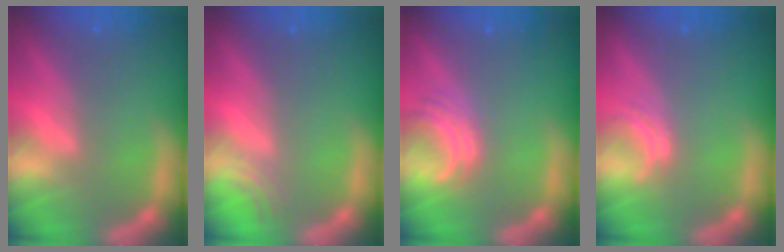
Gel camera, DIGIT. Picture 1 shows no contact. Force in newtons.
{"total": 1.5}
{"total": 3.0}
{"total": 1.5}